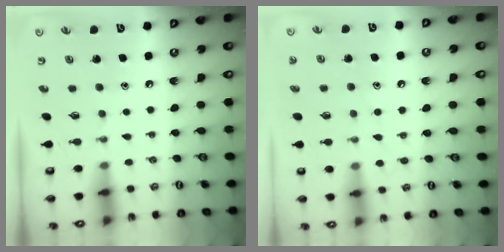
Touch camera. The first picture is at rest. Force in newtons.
{"total": 7.0, "press": 7.0, "slide": 0.6}